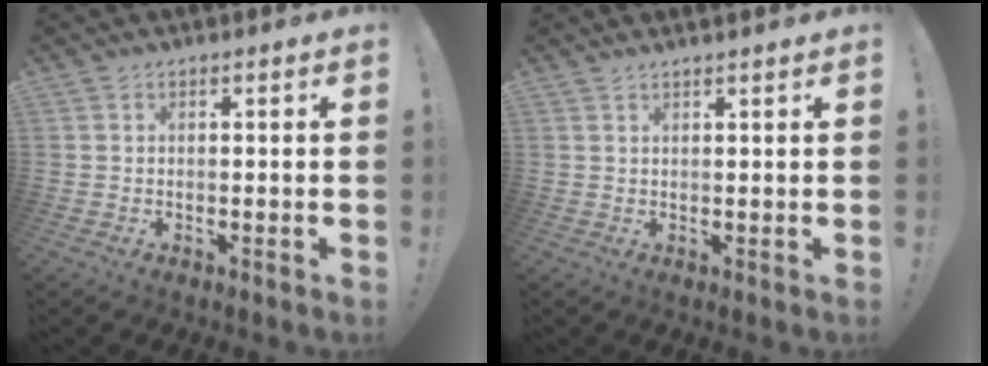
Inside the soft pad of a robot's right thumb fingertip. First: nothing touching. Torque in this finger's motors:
{"motor_torque": [0.13, -0.24, -0.25, 0.01, 0.00]}